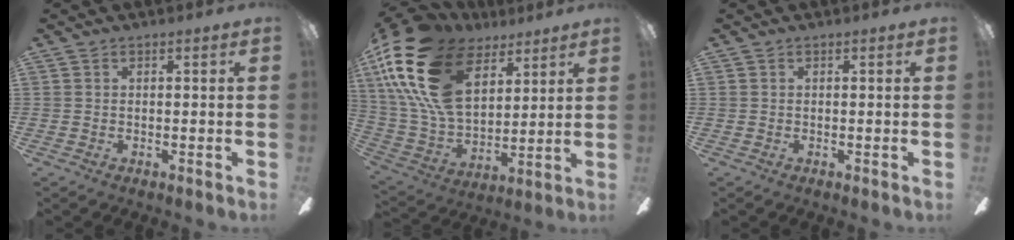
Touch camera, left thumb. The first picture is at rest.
{"total": 25.4, "force": [12.2, 14.9, 16.5], "torque": [-0.363, -0.051, 0.223]}
{"total": 0.0}